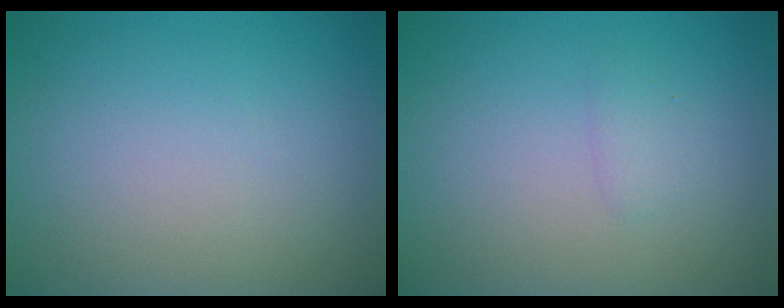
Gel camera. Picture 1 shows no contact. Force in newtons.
{"total": 0.9, "press": 0.9, "slide": 0.1}